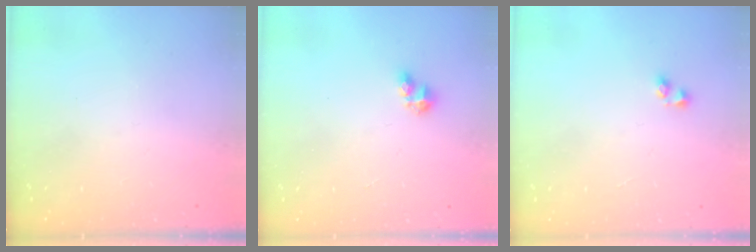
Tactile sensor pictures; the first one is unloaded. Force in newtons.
{"total": 2.9, "press": 2.9, "slide": 0.3}
{"total": 2.9, "press": 2.9, "slide": 0.2}